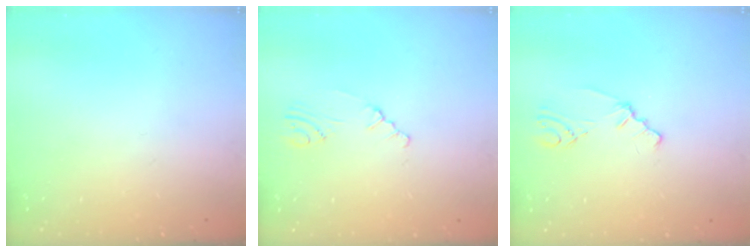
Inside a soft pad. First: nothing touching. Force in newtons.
{"total": 1.1, "press": 1.1, "slide": 0.4}
{"total": 1.7, "press": 1.7, "slide": 0.4}